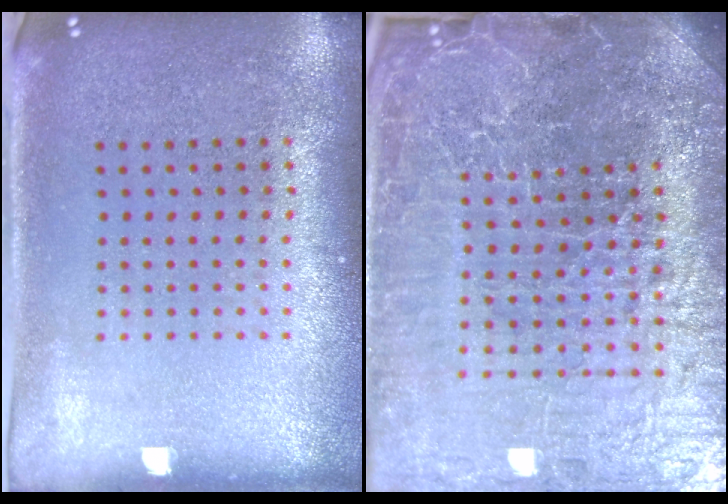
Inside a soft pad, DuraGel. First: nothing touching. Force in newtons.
{"total": 7.2, "press": 6.3, "slide": 3.4}